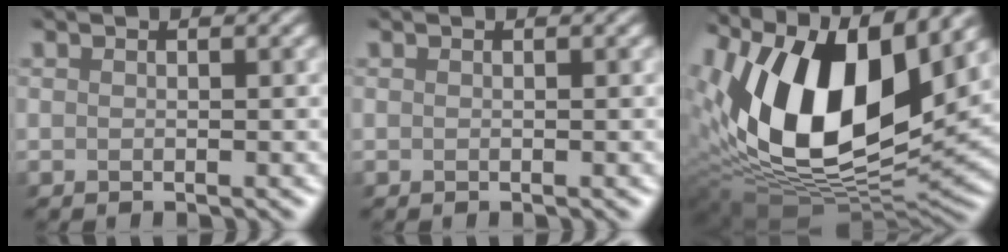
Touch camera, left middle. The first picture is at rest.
{"total": 0.0}
{"total": 15.3, "force": [5.2, 8.1, 11.9], "torque": [-0.217, 0.005, 0.083]}